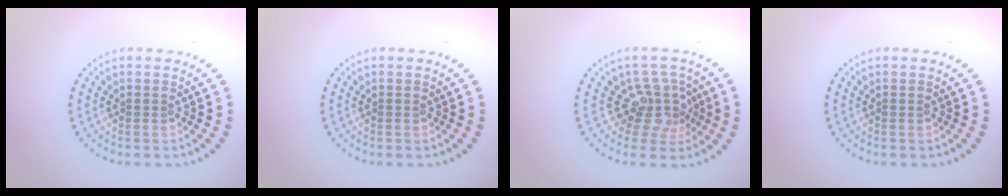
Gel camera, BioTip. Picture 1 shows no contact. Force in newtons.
{"total": 0.0}
{"total": 3.4, "press": 2.5, "slide": 2.4}
{"total": 0.0}